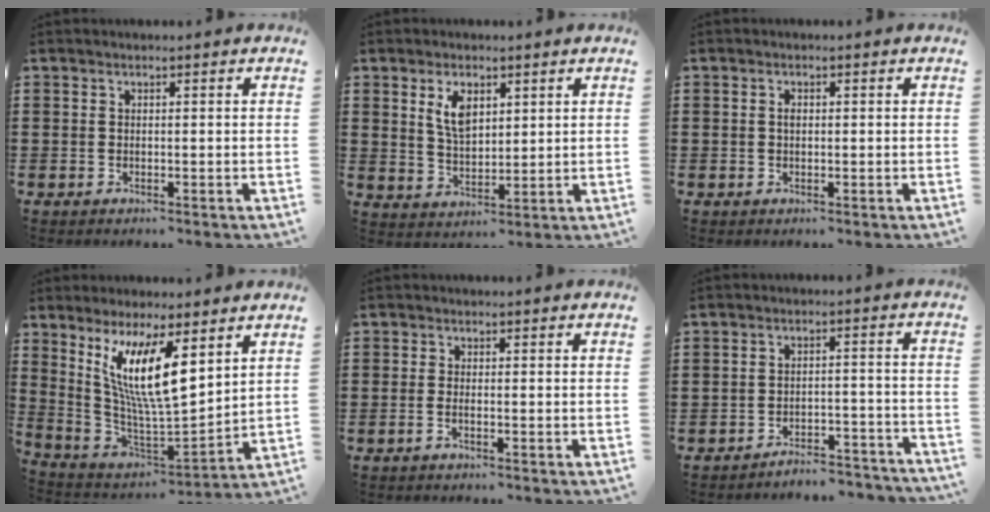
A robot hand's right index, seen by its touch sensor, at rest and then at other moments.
{"total": 5.3, "force": [2.5, 2.7, 3.9], "torque": [-0.078, 0.004, 0.042]}
{"total": 1.1, "force": [0.1, 0.6, 0.9], "torque": [-0.019, 0.002, 0.001]}
{"total": 11.7, "force": [5.3, 2.5, 10.2], "torque": [-0.219, -0.024, 0.093]}
{"total": 1.1, "force": [-0.6, 0.0, 0.8], "torque": [-0.015, -0.004, -0.011]}
{"total": 4.2, "force": [-4.2, 0.2, 0.6], "torque": [-0.014, 0.003, -0.088]}